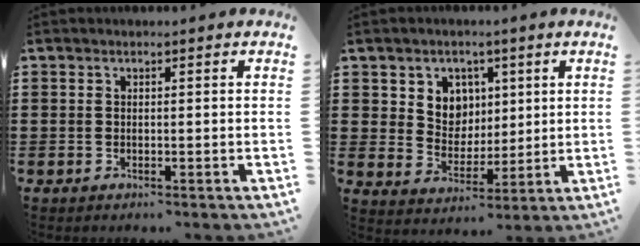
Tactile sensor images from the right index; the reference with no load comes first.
{"total": 5.8, "force": [2.4, 5.1, 1.3], "torque": [-0.046, 0.006, 0.041]}